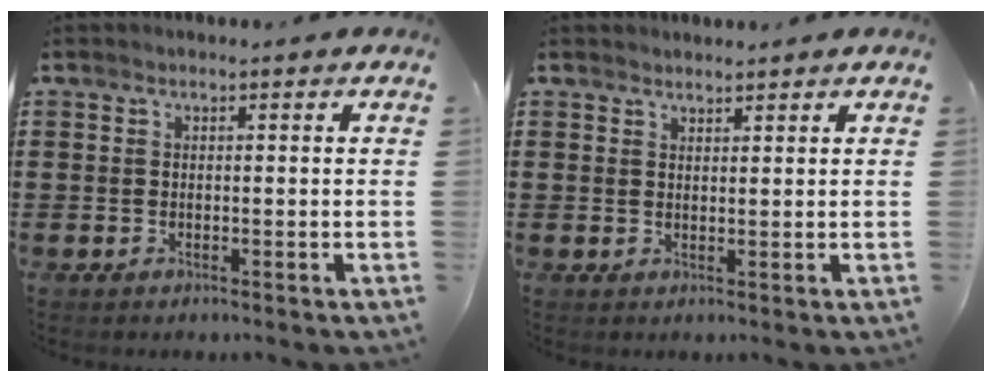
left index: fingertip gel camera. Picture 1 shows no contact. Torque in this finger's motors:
{"motor_torque": [-0.57, 0.80, 0.01, 0.01]}